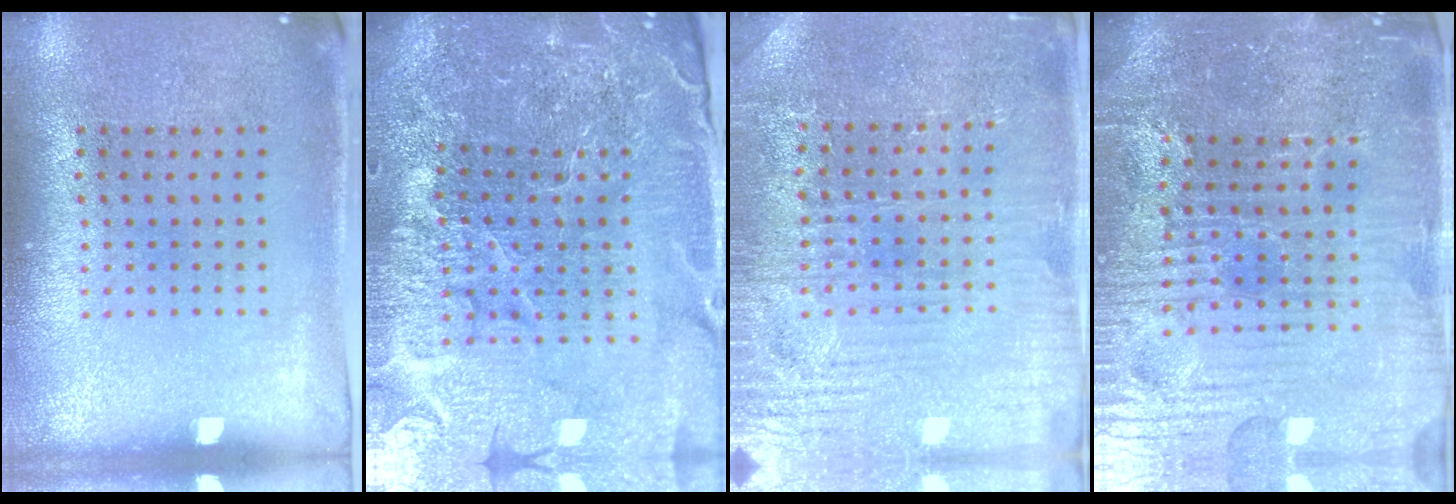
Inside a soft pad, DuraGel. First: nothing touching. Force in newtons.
{"total": 6.3, "press": 5.6, "slide": 2.9}
{"total": 3.8, "press": 3.7, "slide": 0.6}
{"total": 6.0, "press": 5.6, "slide": 2.1}